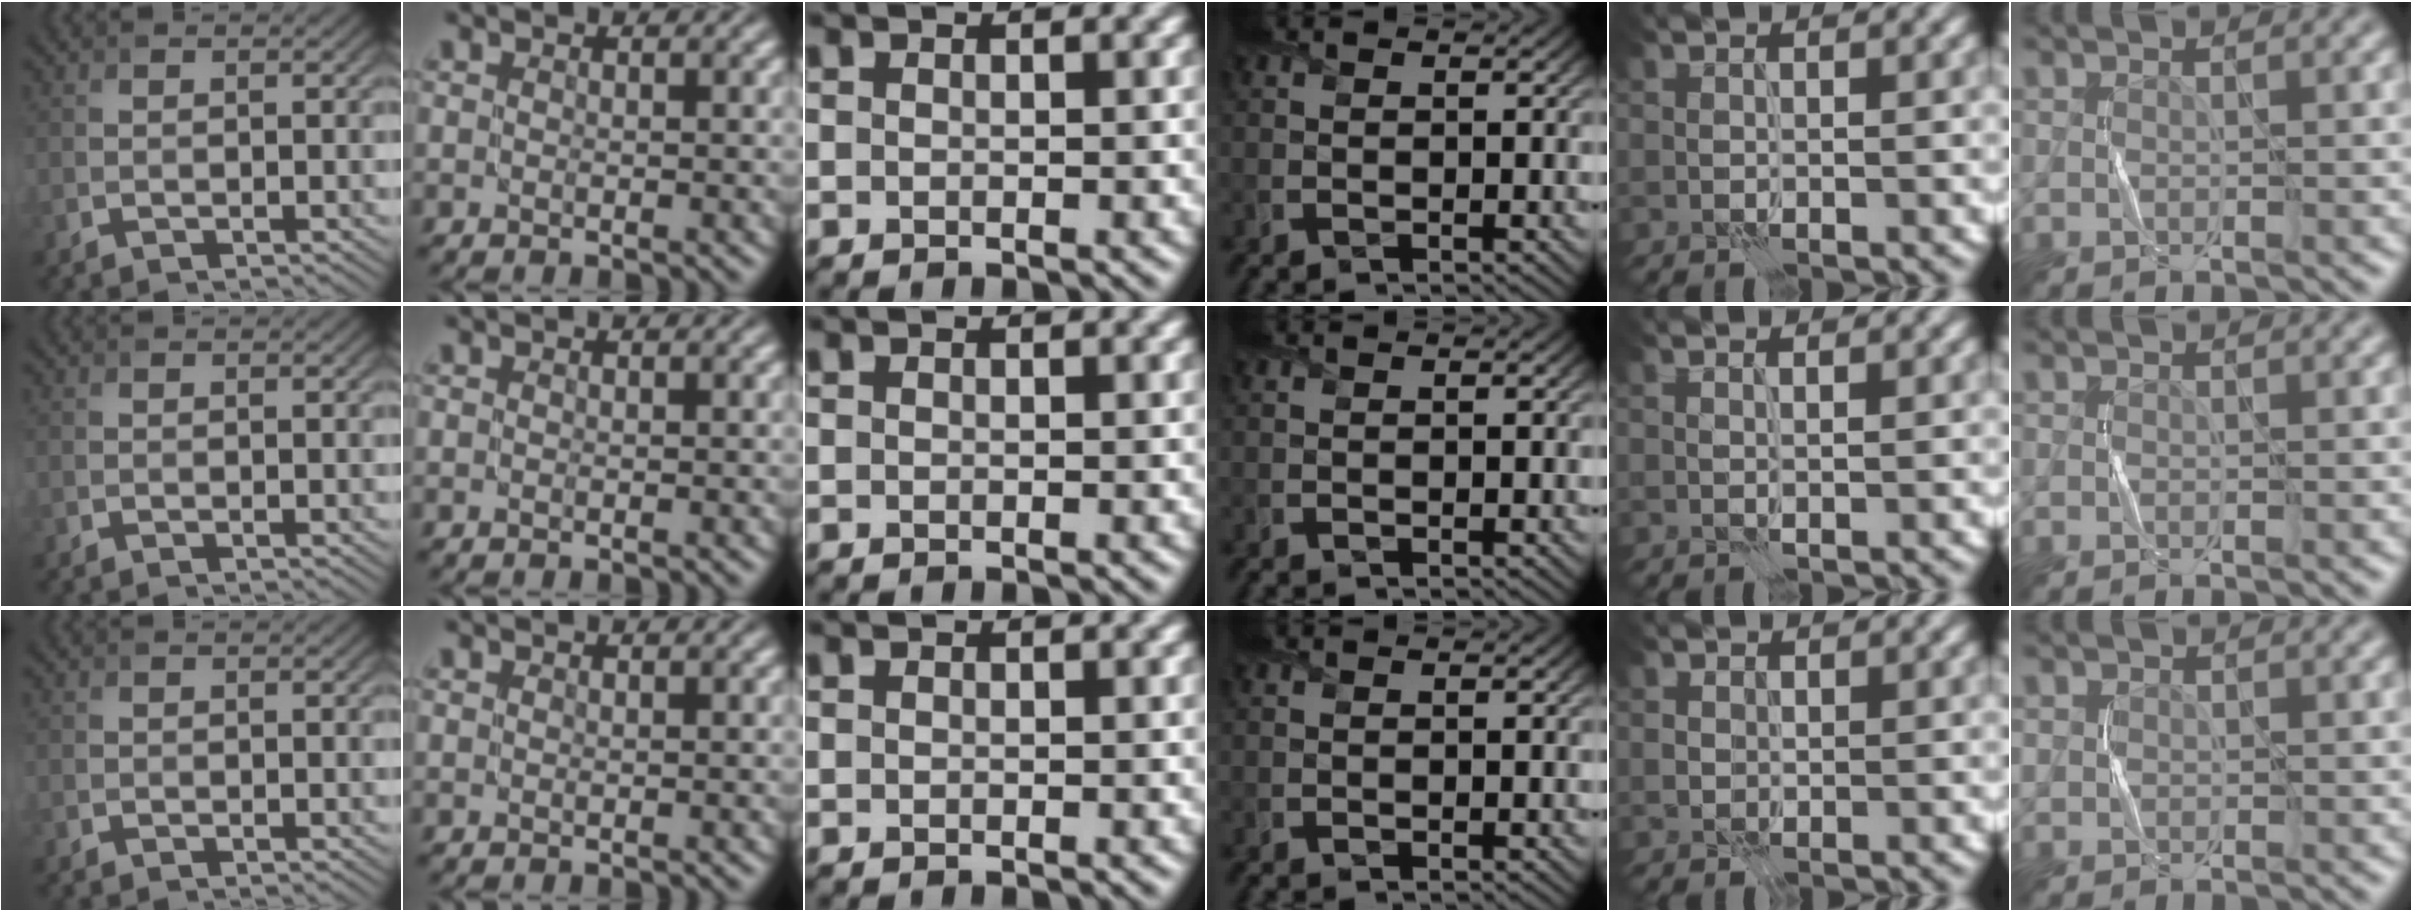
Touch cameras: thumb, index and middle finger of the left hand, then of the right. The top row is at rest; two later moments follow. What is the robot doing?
{"motion": "fold", "object": "shorts"}